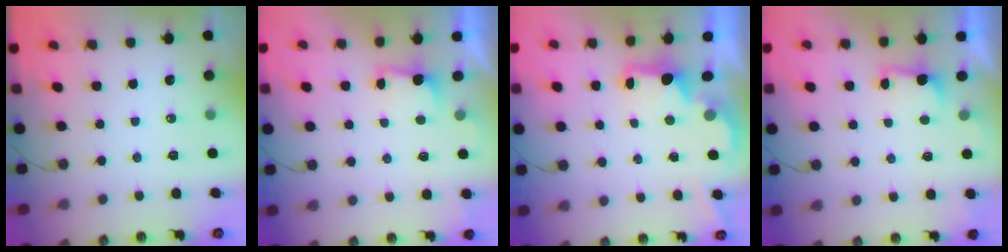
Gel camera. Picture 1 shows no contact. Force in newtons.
{"total": 2.5, "press": 2.3, "slide": 0.8}
{"total": 2.1, "press": 1.9, "slide": 0.8}
{"total": 2.5, "press": 2.3, "slide": 0.8}